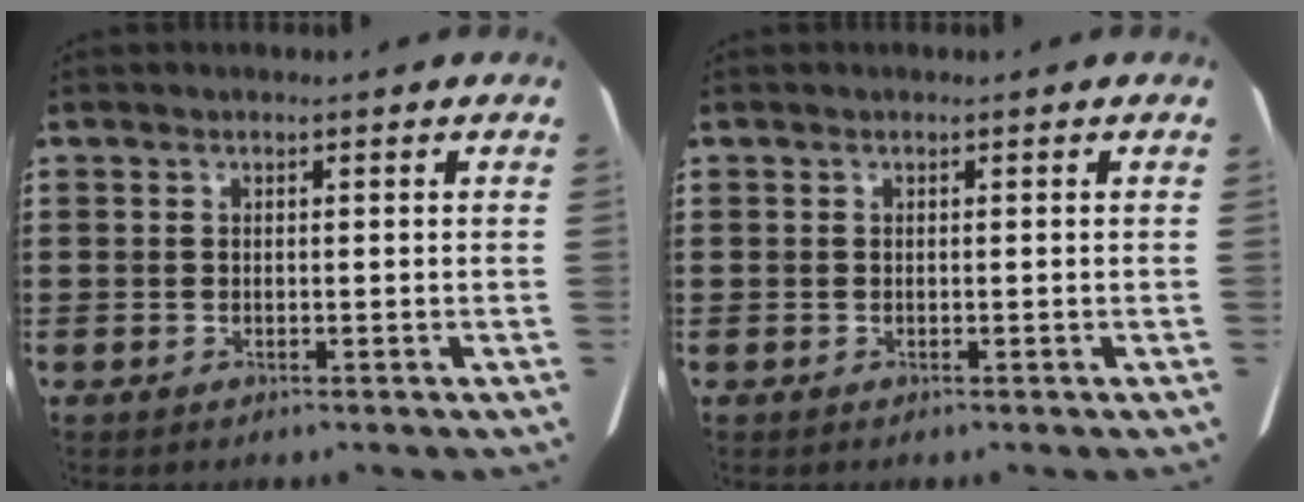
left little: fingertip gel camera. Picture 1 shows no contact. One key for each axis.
{"total": 0.0}